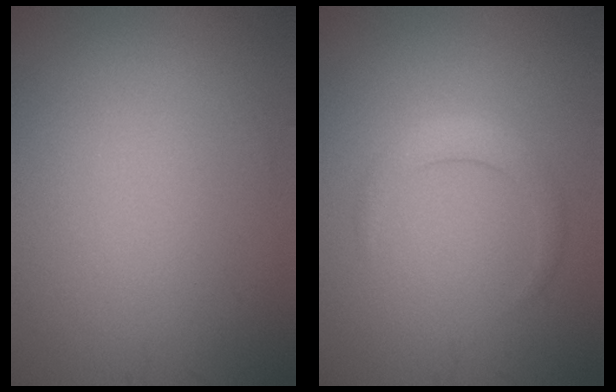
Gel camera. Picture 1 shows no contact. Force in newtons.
{"total": 1.9, "press": 1.9, "slide": 0.1}